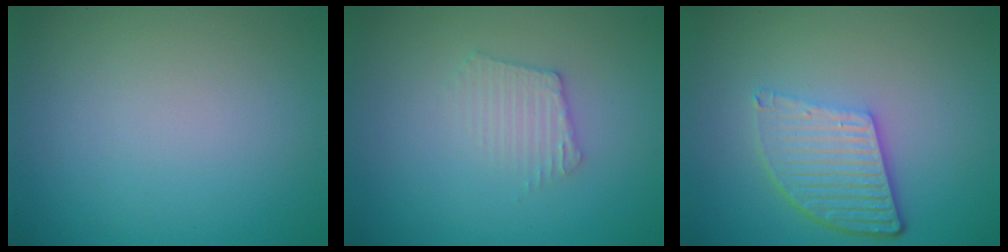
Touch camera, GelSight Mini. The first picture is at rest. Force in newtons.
{"total": 2.1, "press": 2.0, "slide": 0.4}
{"total": 5.5, "press": 4.0, "slide": 3.8}